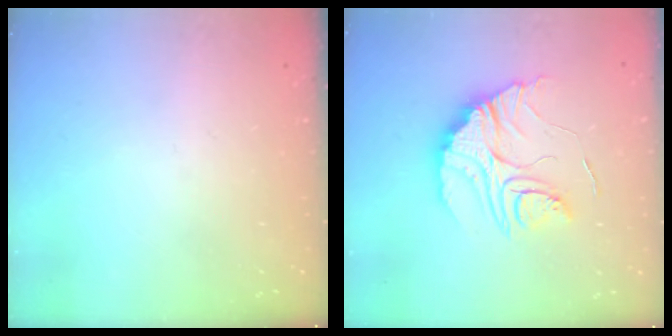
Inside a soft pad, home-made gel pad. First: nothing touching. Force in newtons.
{"total": 17.5, "press": 17.5, "slide": 1.0}